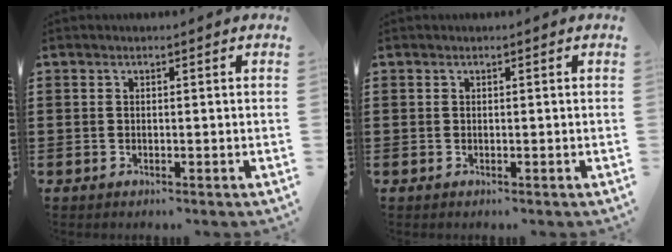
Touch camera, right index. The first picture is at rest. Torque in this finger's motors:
{"motor_torque": [0.01, 0.01, 0.00, 0.00]}